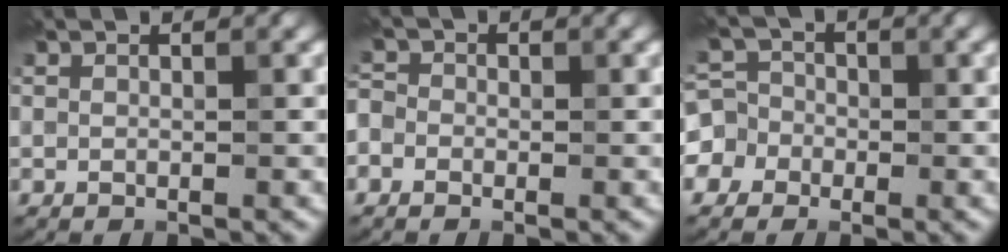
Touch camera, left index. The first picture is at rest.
{"total": 2.6, "force": [-1.4, 2.1, 0.3], "torque": [0.009, 0.014, -0.045]}
{"total": 5.3, "force": [-2.4, 4.7, 0.6], "torque": [-0.003, 0.013, -0.067]}